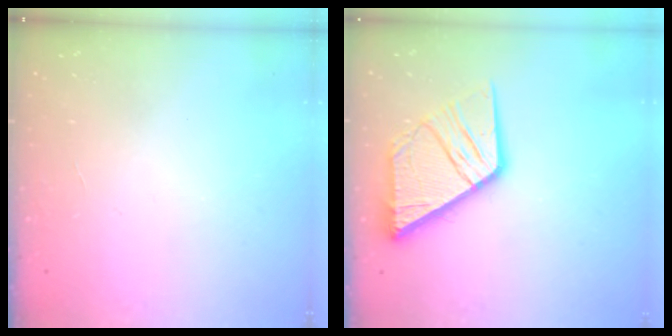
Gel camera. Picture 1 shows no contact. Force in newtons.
{"total": 15.0, "press": 14.8, "slide": 1.9}